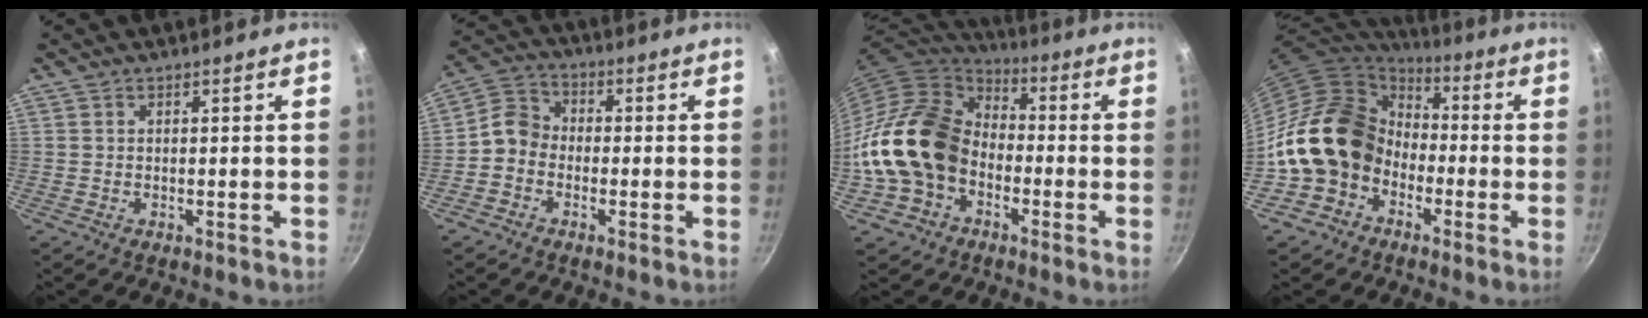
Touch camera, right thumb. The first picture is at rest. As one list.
[{"total": 6.1, "force": [-1.9, 5.1, 2.8], "torque": [-0.032, 0.029, -0.059]}, {"total": 18.5, "force": [-4.3, 14.1, 11.1], "torque": [-0.178, 0.058, -0.095]}, {"total": 16.5, "force": [-3.5, 13.6, 8.6], "torque": [-0.112, 0.049, -0.070]}]